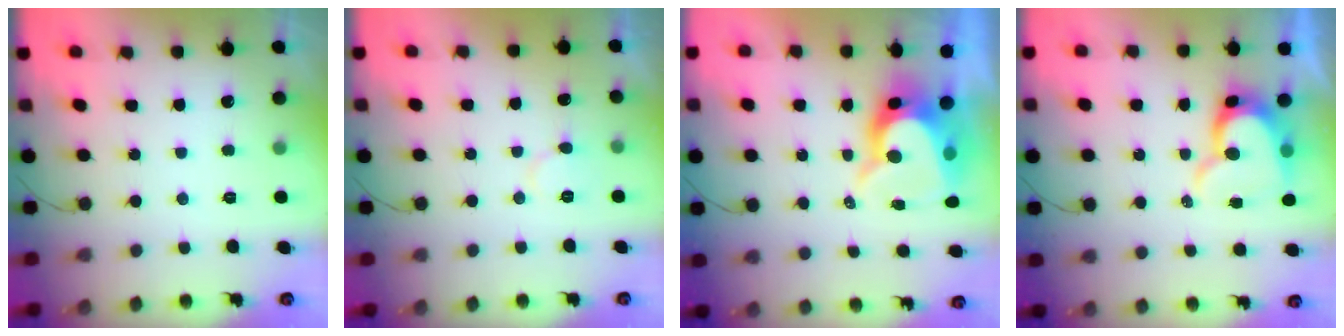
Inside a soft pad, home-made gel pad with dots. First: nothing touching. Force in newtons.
{"total": 6.1, "press": 6.0, "slide": 0.5}
{"total": 10.6, "press": 10.6, "slide": 0.8}
{"total": 12.7, "press": 12.7, "slide": 1.3}